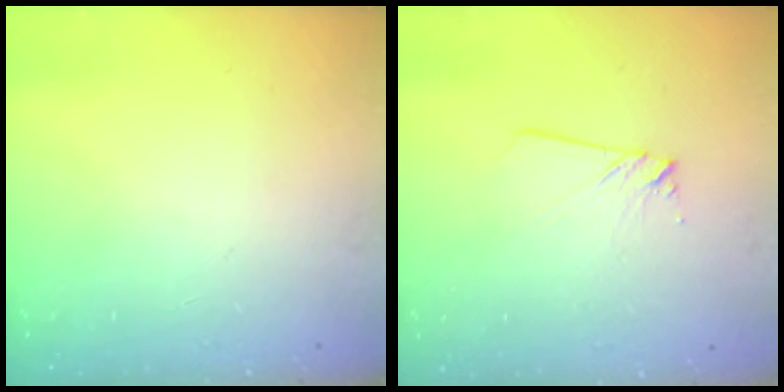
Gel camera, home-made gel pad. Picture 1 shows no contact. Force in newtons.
{"total": 3.5, "press": 3.5, "slide": 0.4}